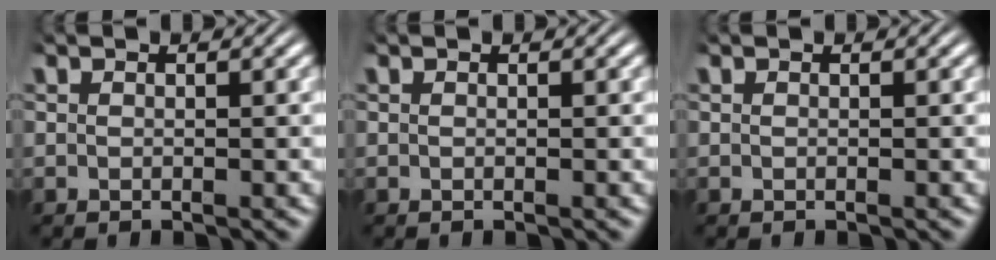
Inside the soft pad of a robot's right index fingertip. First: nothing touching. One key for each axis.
{"total": 0.0}
{"total": 0.0}